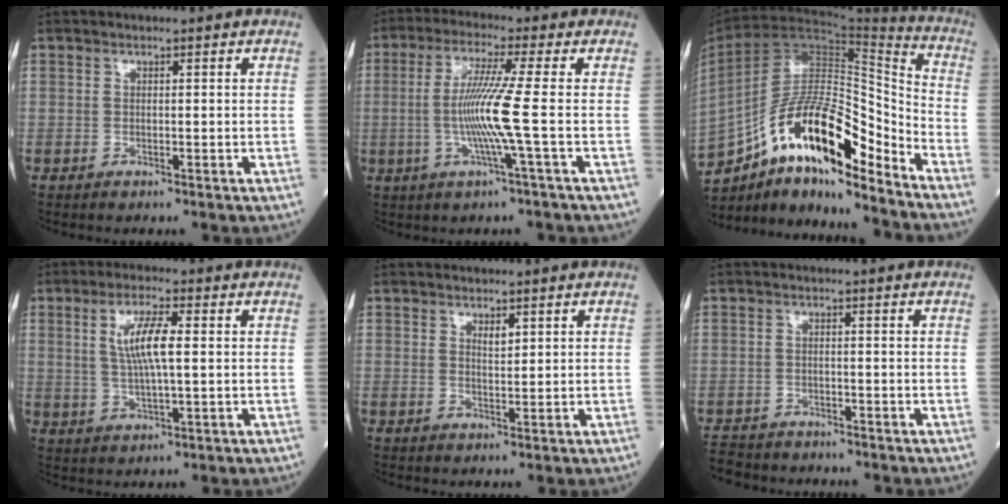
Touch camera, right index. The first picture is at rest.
{"total": 8.3, "force": [-0.9, -2.0, 8.0], "torque": [-0.165, -0.009, -0.020]}
{"total": 19.5, "force": [-12.2, 5.2, 14.2], "torque": [-0.278, 0.019, -0.215]}
{"total": 6.9, "force": [1.4, 1.0, 6.7], "torque": [-0.135, 0.005, 0.029]}
{"total": 1.4, "force": [1.0, 0.2, 1.0], "torque": [-0.019, -0.002, 0.018]}
{"total": 5.5, "force": [-5.1, 1.9, 0.5], "torque": [-0.010, -0.011, -0.087]}